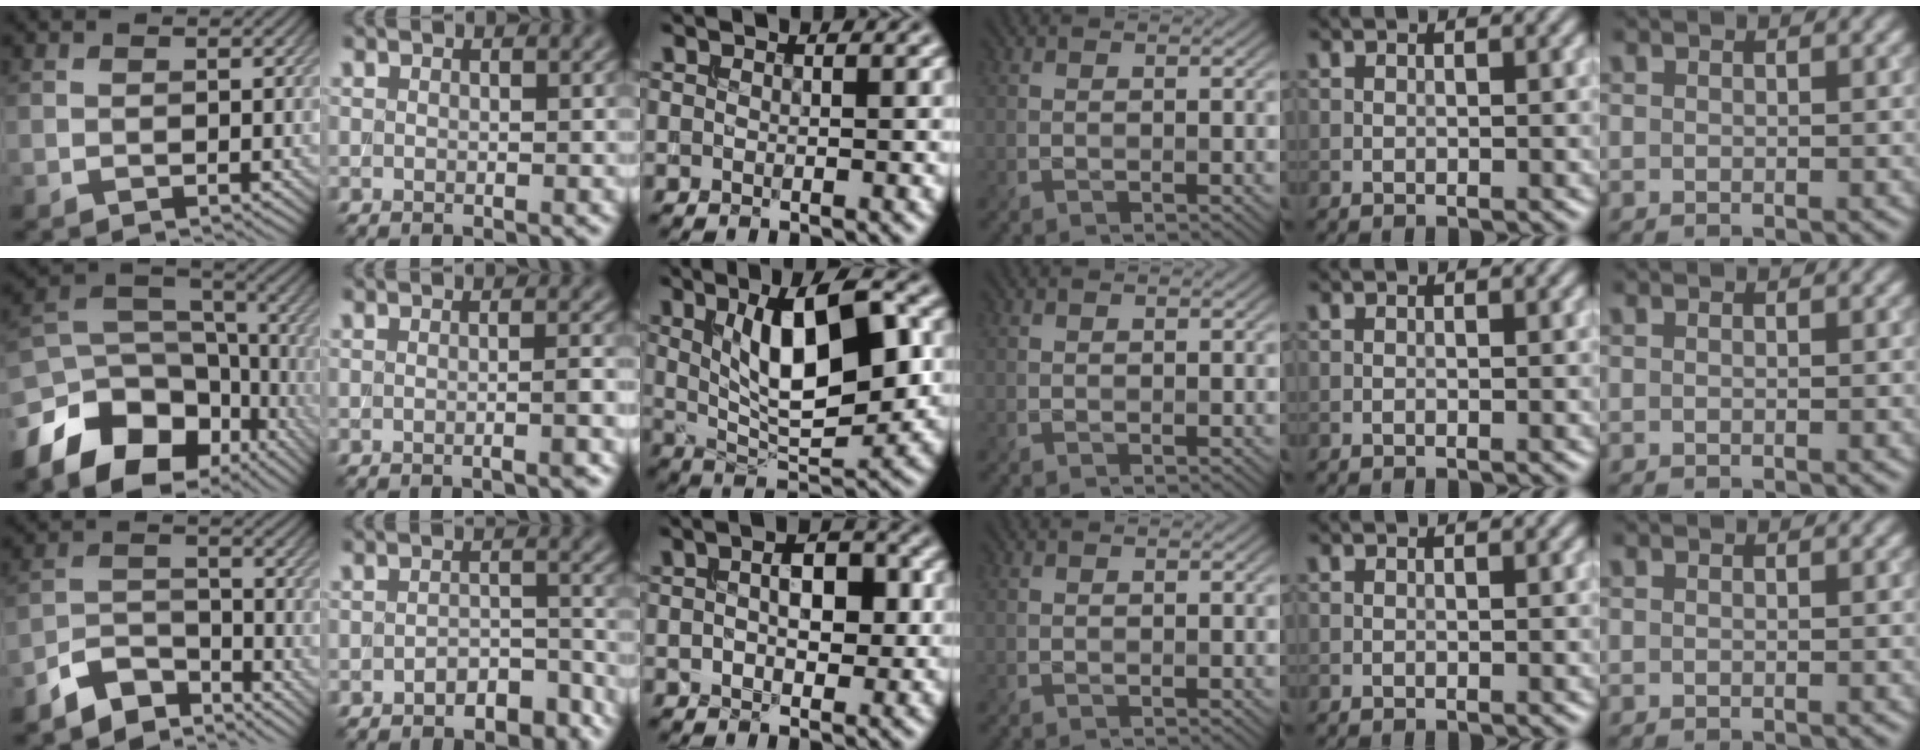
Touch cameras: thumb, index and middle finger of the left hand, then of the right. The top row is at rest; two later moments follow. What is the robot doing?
{"motion": "insert", "object": "backpack"}